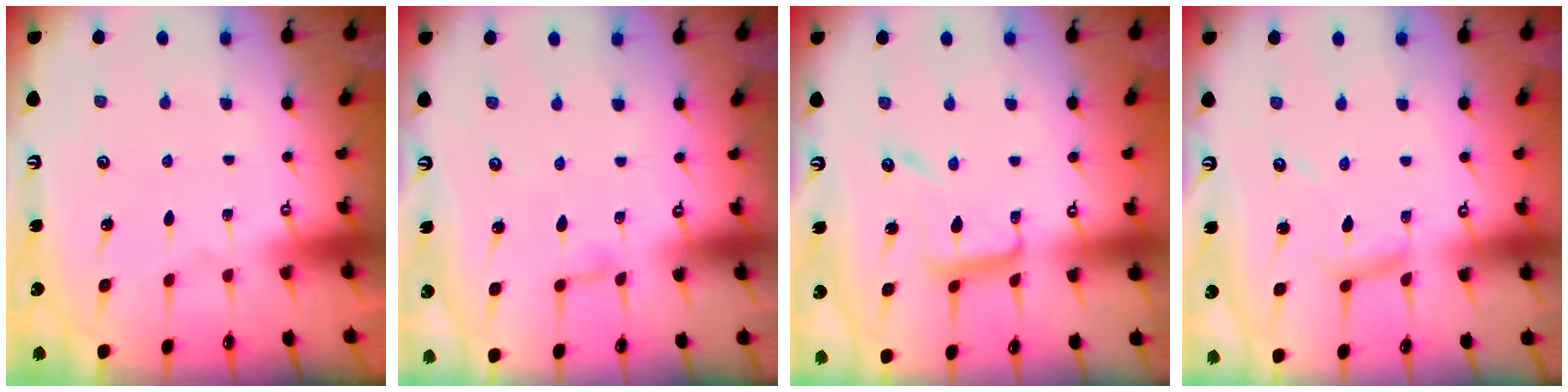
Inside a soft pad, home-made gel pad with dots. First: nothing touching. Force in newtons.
{"total": 2.3, "press": 2.3, "slide": 0.2}
{"total": 11.5, "press": 11.5, "slide": 1.1}
{"total": 6.0, "press": 6.0, "slide": 0.4}